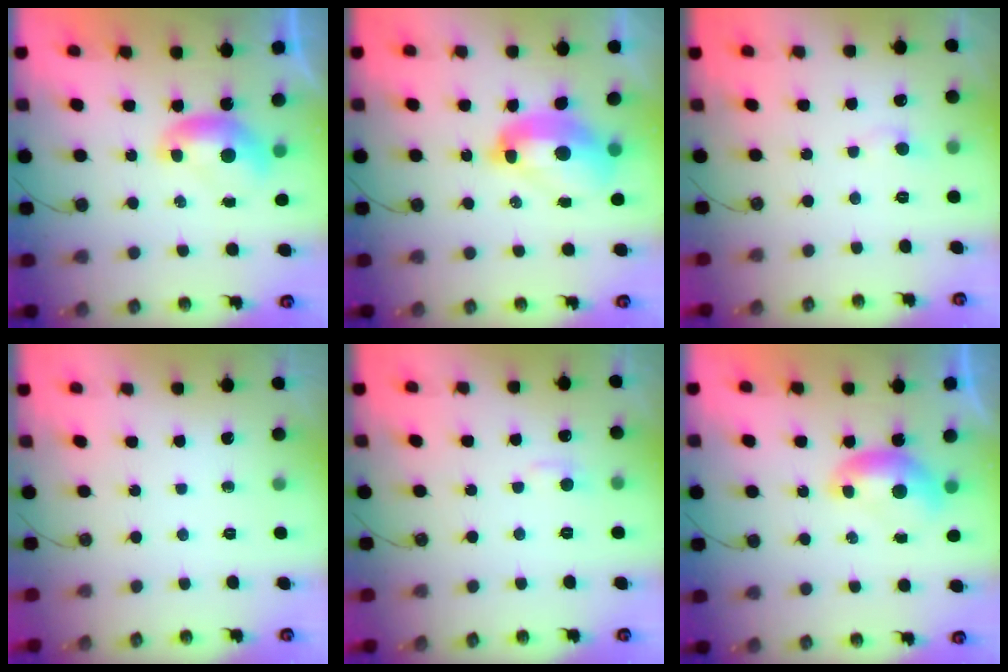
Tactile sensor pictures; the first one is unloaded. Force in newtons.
{"total": 6.4, "press": 6.3, "slide": 1.2}
{"total": 1.3, "press": 1.2, "slide": 0.7}
{"total": 0.0}
{"total": 1.5, "press": 1.3, "slide": 0.8}
{"total": 0.0}